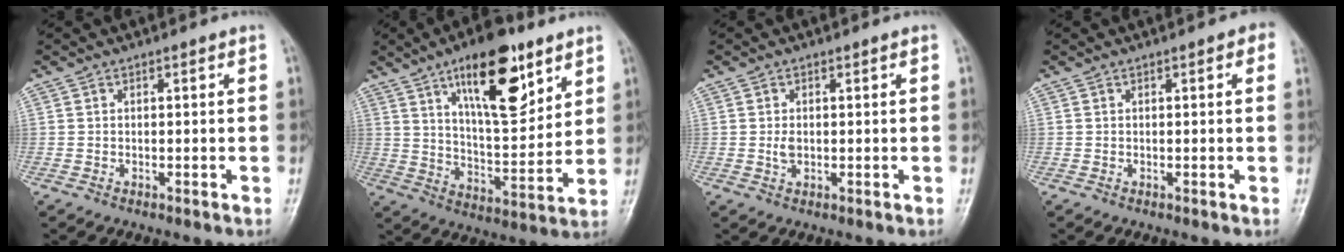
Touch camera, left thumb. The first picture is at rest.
{"total": 18.0, "force": [10.2, 6.8, 13.2], "torque": [-0.169, -0.057, 0.170]}
{"total": 1.9, "force": [0.1, 1.2, 1.4], "torque": [-0.024, -0.002, 0.002]}
{"total": 2.0, "force": [0.7, 0.8, 1.7], "torque": [-0.014, 0.002, 0.003]}